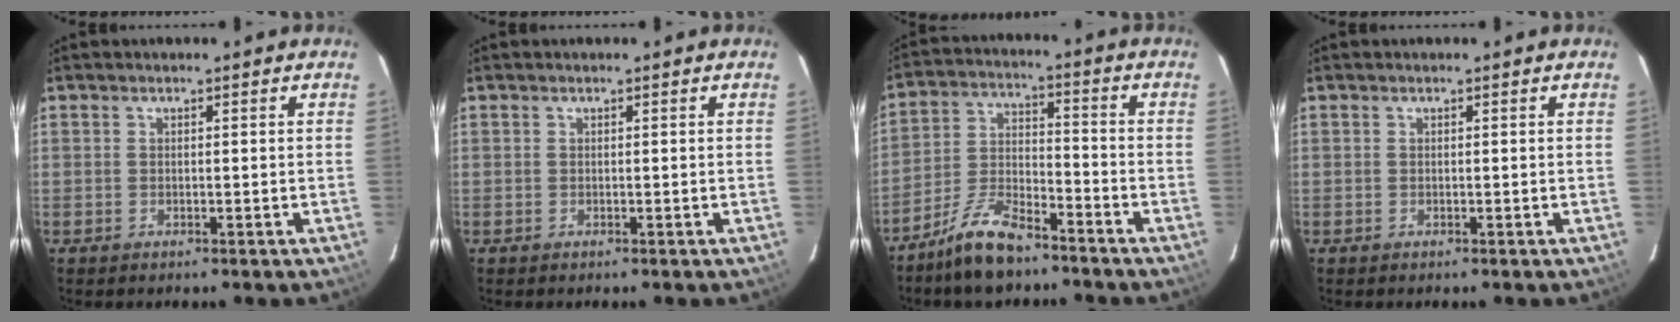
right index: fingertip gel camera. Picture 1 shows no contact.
{"total": 0.0}
{"total": 10.6, "force": [-8.3, 3.3, 5.6], "torque": [-0.128, 0.007, -0.159]}
{"total": 0.0}